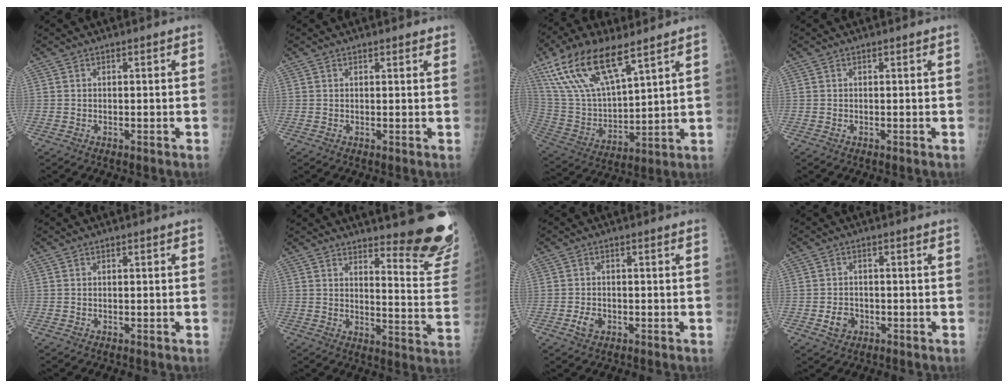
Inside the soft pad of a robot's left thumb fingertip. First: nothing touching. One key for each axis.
{"total": 1.4, "fx": 1.2, "fy": 0.5, "fz": 0.5, "tx": -0.001, "ty": -0.002, "tz": 0.014}
{"total": 18.5, "fx": 11.4, "fy": 6.8, "fz": 12.8, "tx": -0.238, "ty": -0.035, "tz": 0.231}
{"total": 0.0}
{"total": 0.0}
{"total": 17.1, "fx": 13.6, "fy": 3.3, "fz": 9.8, "tx": -0.091, "ty": -0.132, "tz": 0.166}
{"total": 2.4, "fx": -0.9, "fy": 1.8, "fz": 1.4, "tx": -0.022, "ty": 0.002, "tz": -0.014}
{"total": 3.2, "fx": -1.2, "fy": 2.6, "fz": 1.5, "tx": -0.017, "ty": 0.004, "tz": -0.017}